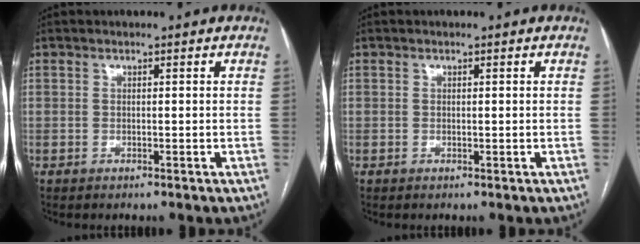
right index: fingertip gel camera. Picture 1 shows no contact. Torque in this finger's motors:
{"motor_torque": [0.06, 0.07, 0.00, 0.01]}